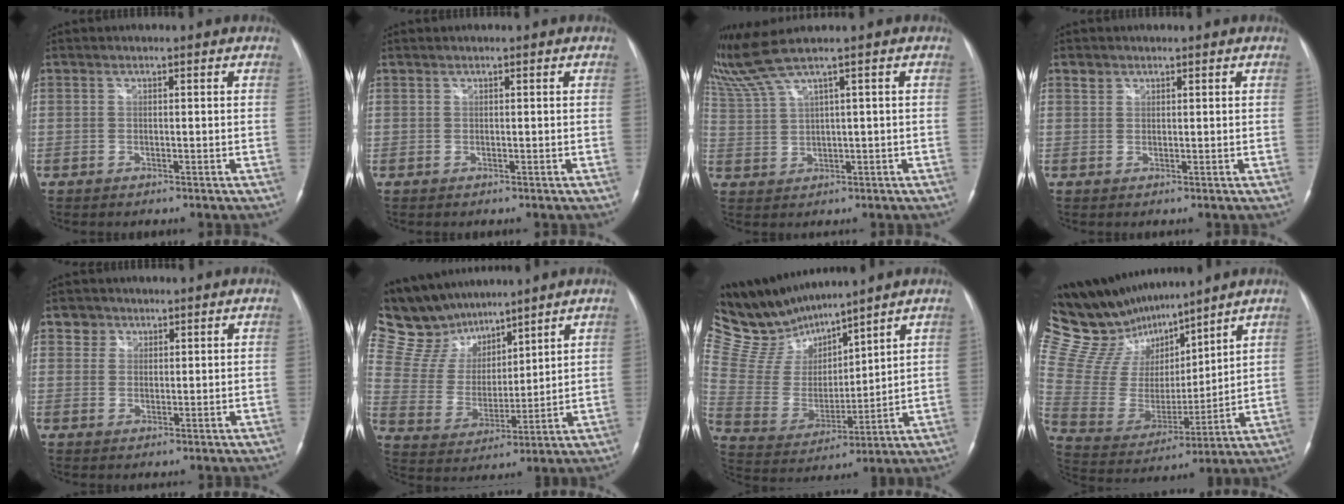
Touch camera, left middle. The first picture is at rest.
{"total": 0.0}
{"total": 5.6, "force": [4.4, -1.8, 2.9], "torque": [-0.079, 0.013, 0.101]}
{"total": 1.2, "force": [0.9, 0.8, 0.0], "torque": [0.003, 0.006, 0.013]}
{"total": 2.4, "force": [1.4, 1.9, -0.1], "torque": [0.009, 0.005, 0.017]}
{"total": 13.9, "force": [12.2, 5.4, 3.9], "torque": [-0.090, 0.026, 0.238]}
{"total": 12.5, "force": [12.0, 2.1, 2.9], "torque": [-0.085, 0.008, 0.252]}
{"total": 17.3, "force": [15.3, 4.7, 6.6], "torque": [-0.138, 0.011, 0.292]}